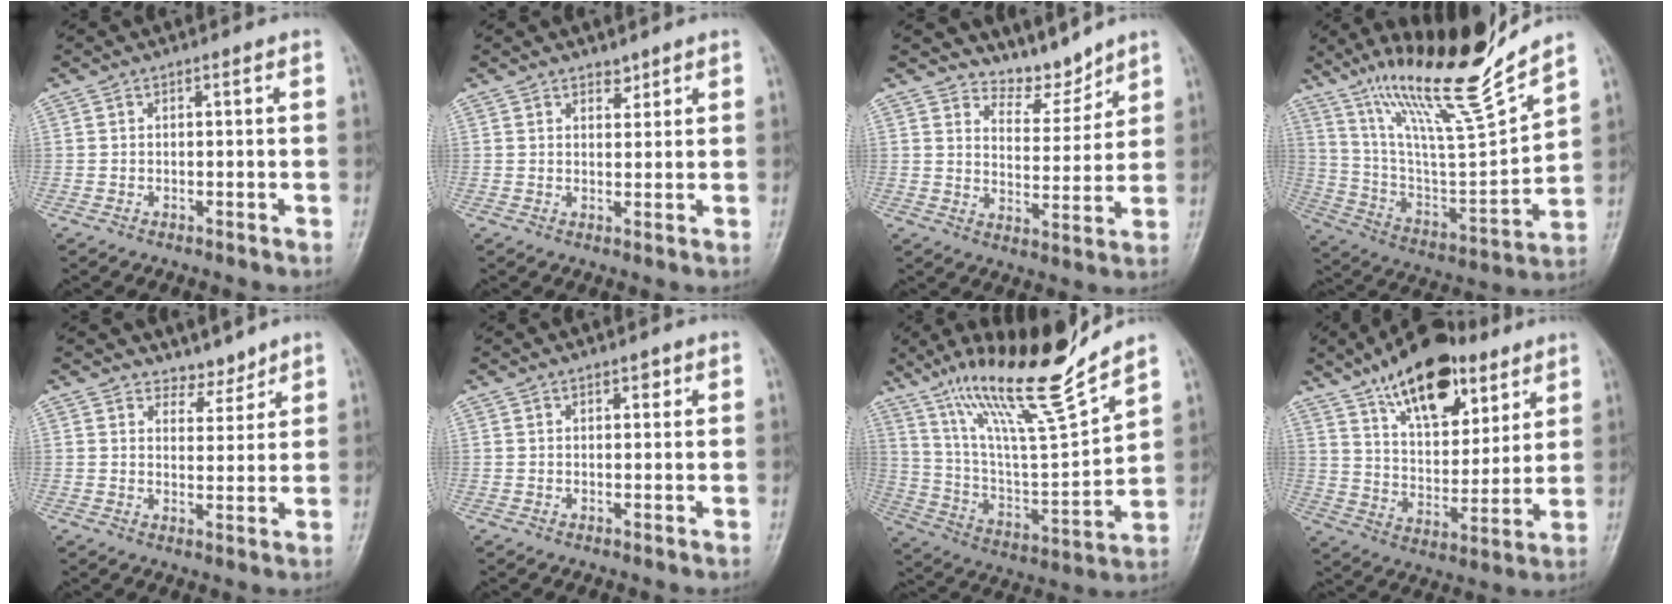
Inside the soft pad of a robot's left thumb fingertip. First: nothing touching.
{"total": 2.1, "force": [1.7, 1.1, 0.6], "torque": [0.006, -0.011, 0.024]}
{"total": 6.3, "force": [6.0, 2.0, 0.3], "torque": [0.020, -0.058, 0.112]}
{"total": 21.8, "force": [16.5, 2.0, 14.1], "torque": [-0.210, -0.080, 0.299]}
{"total": 3.7, "force": [3.2, 1.7, 0.3], "torque": [0.021, -0.025, 0.049]}
{"total": 1.6, "force": [0.9, 0.8, 0.9], "torque": [-0.004, -0.002, 0.010]}
{"total": 20.6, "force": [15.6, 1.9, 13.3], "torque": [-0.203, -0.079, 0.284]}
{"total": 19.5, "force": [12.0, 9.3, 12.2], "torque": [-0.150, -0.053, 0.203]}